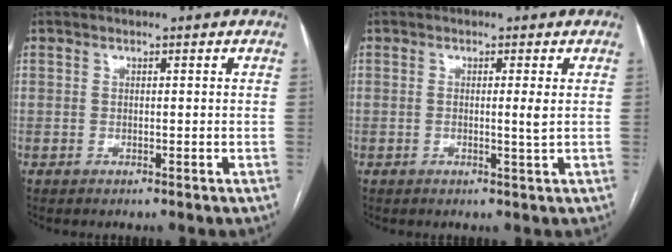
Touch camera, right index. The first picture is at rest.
{"total": 1.7, "force": [0.1, -0.5, 1.7], "torque": [-0.025, -0.003, -0.001]}